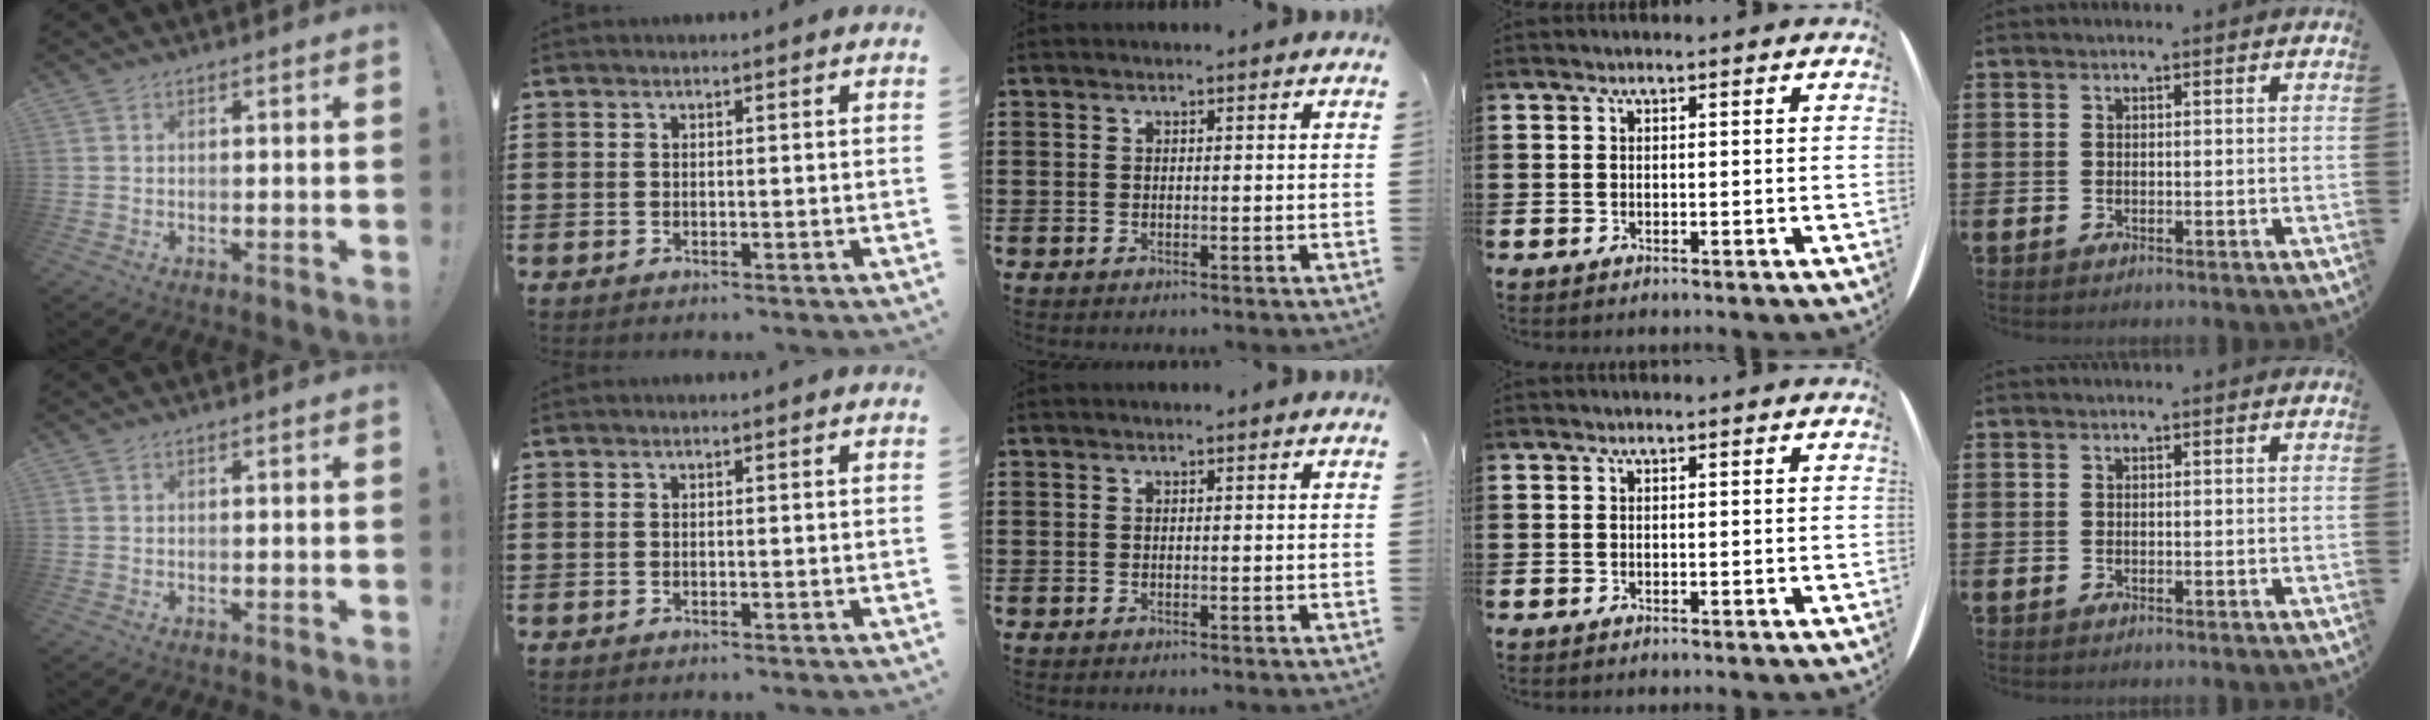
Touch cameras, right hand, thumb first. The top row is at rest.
{}